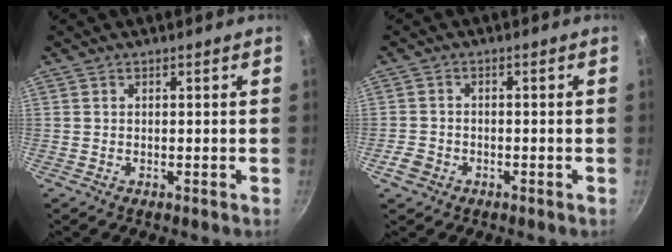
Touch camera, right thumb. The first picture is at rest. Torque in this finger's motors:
{"motor_torque": [0.49, -0.16, 0.23, -0.41, 0.00]}